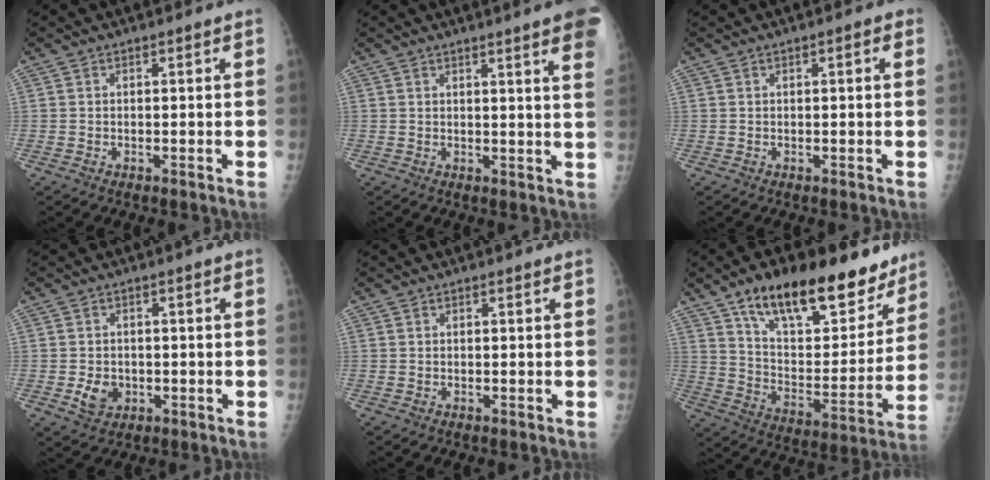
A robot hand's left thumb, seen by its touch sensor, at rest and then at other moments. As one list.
[{"total": 9.6, "force": [6.0, 0.2, 7.4], "torque": [-0.082, -0.013, 0.055]}, {"total": 1.8, "force": [0.5, 0.5, 1.7], "torque": [-0.024, 0.003, 0.004]}, {"total": 4.2, "force": [-1.0, 3.4, 2.3], "torque": [-0.027, 0.004, -0.011]}, {"total": 0.0}, {"total": 25.1, "force": [16.9, 10.7, 15.3], "torque": [-0.188, -0.060, 0.269]}]